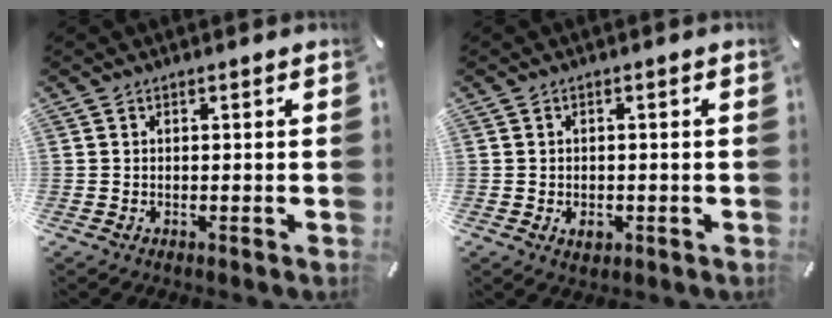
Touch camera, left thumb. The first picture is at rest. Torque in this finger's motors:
{"motor_torque": [0.31, 1.13, -0.28, -0.05, 0.00]}